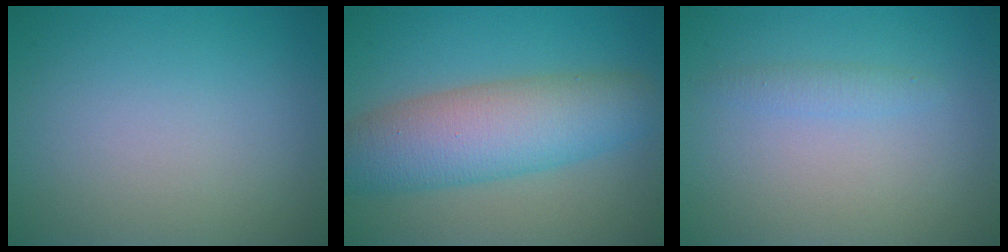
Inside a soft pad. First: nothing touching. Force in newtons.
{"total": 7.9, "press": 7.9, "slide": 0.2}
{"total": 1.1, "press": 1.1, "slide": 0.0}